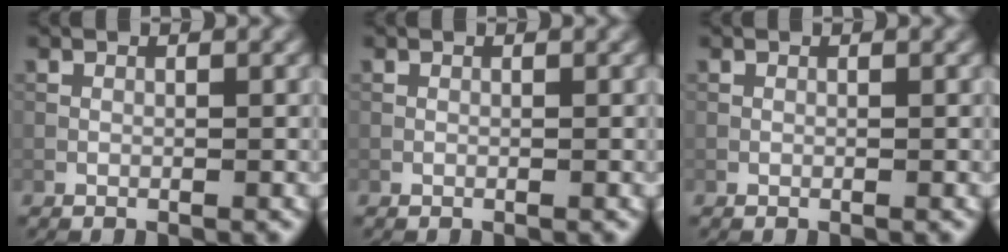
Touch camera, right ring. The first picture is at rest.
{"total": 0.0}
{"total": 0.0}